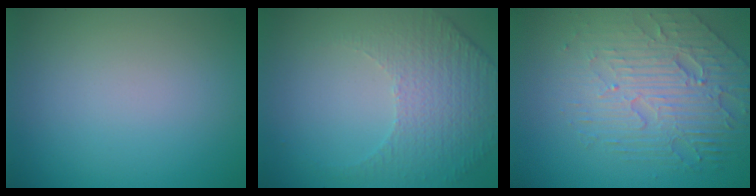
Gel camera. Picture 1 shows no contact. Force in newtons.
{"total": 5.2, "press": 3.4, "slide": 4.0}
{"total": 6.7, "press": 4.9, "slide": 4.5}